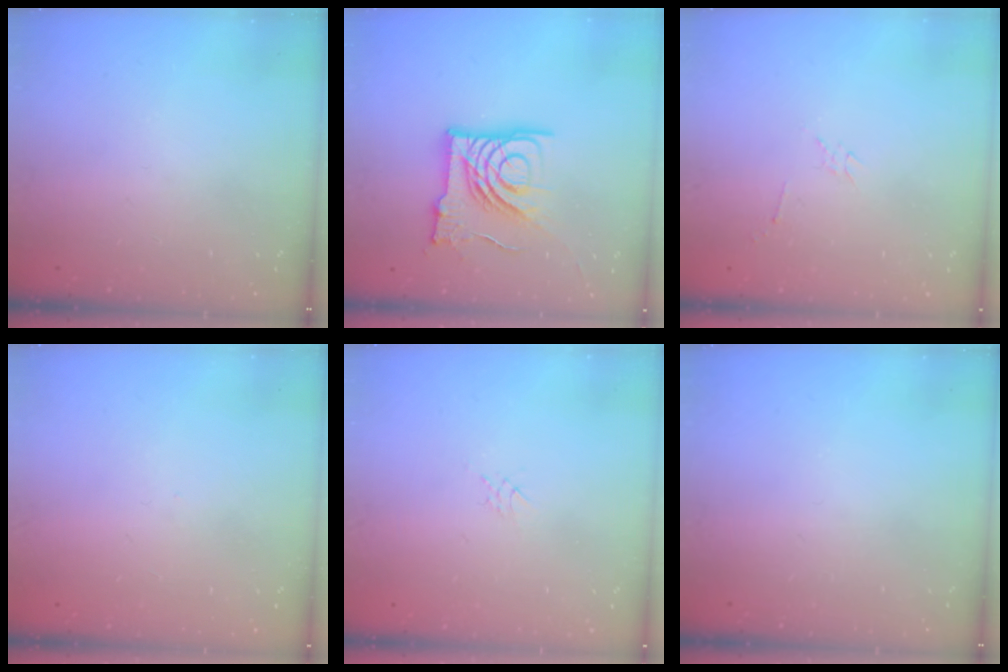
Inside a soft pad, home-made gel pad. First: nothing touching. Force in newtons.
{"total": 15.9, "press": 15.9, "slide": 1.7}
{"total": 2.3, "press": 2.3, "slide": 0.4}
{"total": 0.0}
{"total": 2.2, "press": 2.2, "slide": 0.4}
{"total": 0.0}